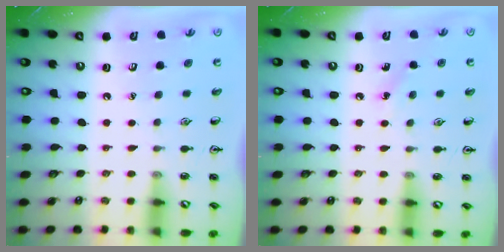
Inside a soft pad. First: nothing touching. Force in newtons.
{"total": 5.2, "press": 4.9, "slide": 1.7}